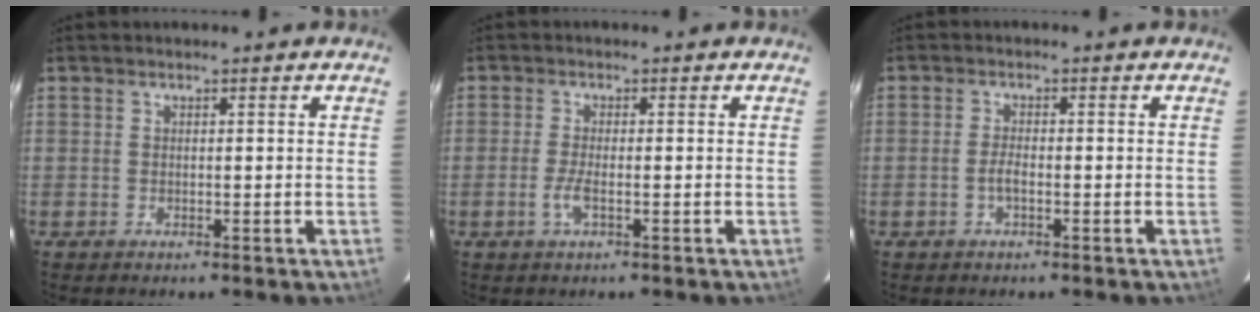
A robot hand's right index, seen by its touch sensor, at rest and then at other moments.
{"total": 2.8, "force": [-1.1, 0.4, 2.5], "torque": [-0.055, -0.004, -0.022]}
{"total": 1.8, "force": [-0.8, 0.5, 1.6], "torque": [-0.036, 0.002, -0.017]}